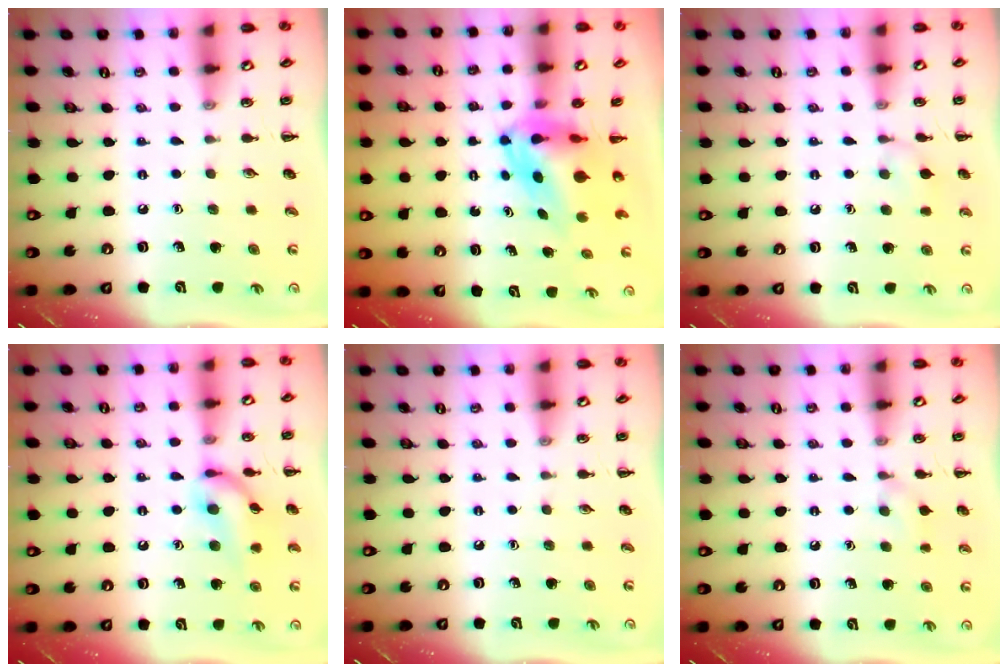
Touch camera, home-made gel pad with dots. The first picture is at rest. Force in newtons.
{"total": 5.9, "press": 5.7, "slide": 1.6}
{"total": 6.7, "press": 6.4, "slide": 2.0}
{"total": 14.0, "press": 13.9, "slide": 1.2}
{"total": 0.0}
{"total": 7.2, "press": 7.0, "slide": 2.0}